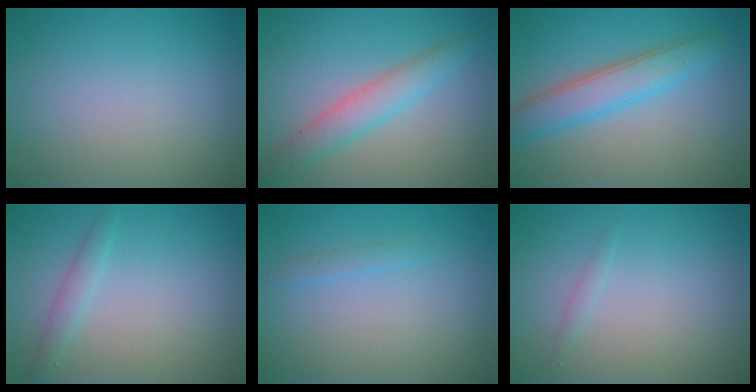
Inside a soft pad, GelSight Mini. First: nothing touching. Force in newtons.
{"total": 3.4, "press": 3.4, "slide": 0.1}
{"total": 4.3, "press": 4.3, "slide": 0.0}
{"total": 1.3, "press": 1.3, "slide": 0.1}
{"total": 0.7, "press": 0.7, "slide": 0.1}
{"total": 0.5, "press": 0.5, "slide": 0.1}